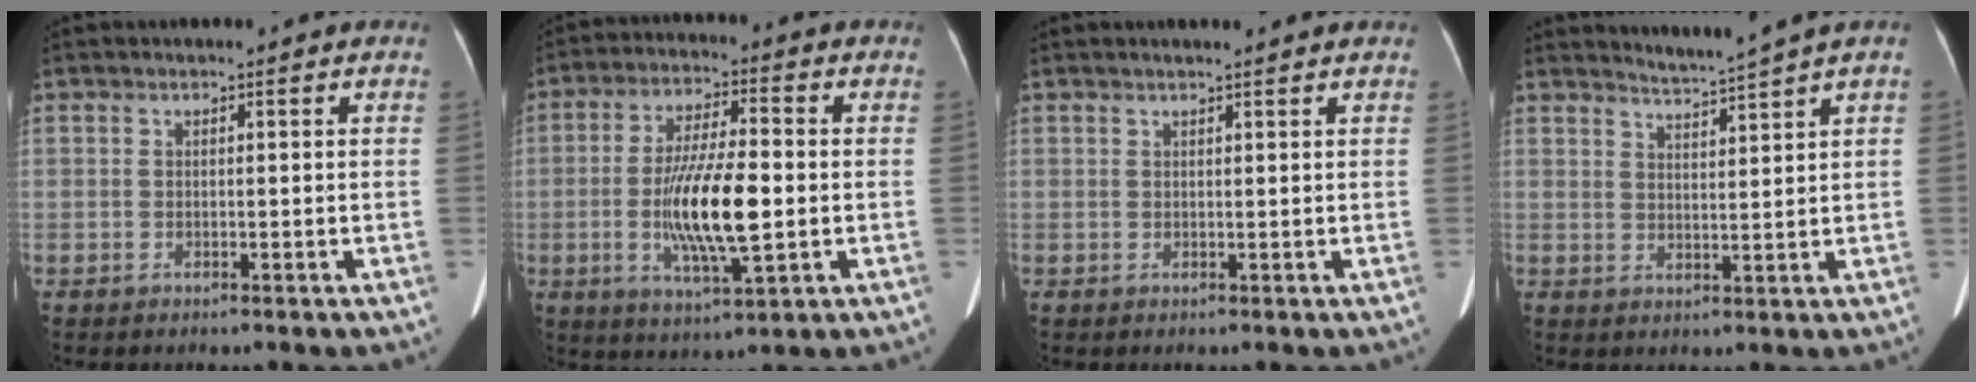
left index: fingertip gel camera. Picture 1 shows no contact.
{"total": 12.2, "force": [-1.8, 2.2, 11.9], "torque": [-0.226, -0.011, -0.030]}
{"total": 3.4, "force": [3.1, -0.1, 1.5], "torque": [-0.019, 0.016, 0.037]}
{"total": 3.7, "force": [3.2, -1.9, 0.4], "torque": [-0.010, -0.016, 0.061]}